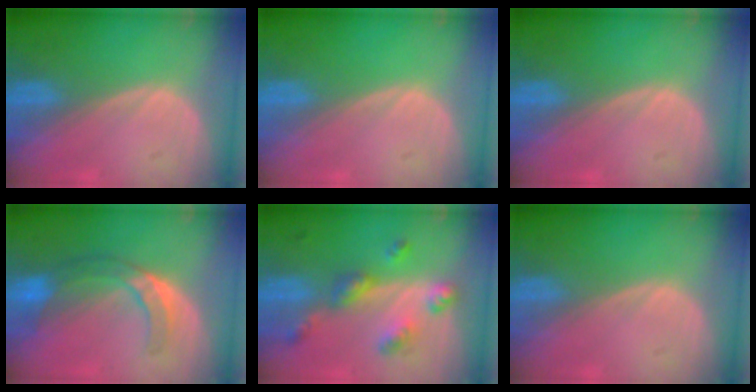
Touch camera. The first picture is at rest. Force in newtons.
{"total": 0.0}
{"total": 0.0}
{"total": 7.2, "press": 6.5, "slide": 3.2}
{"total": 6.6, "press": 5.9, "slide": 3.1}
{"total": 0.0}